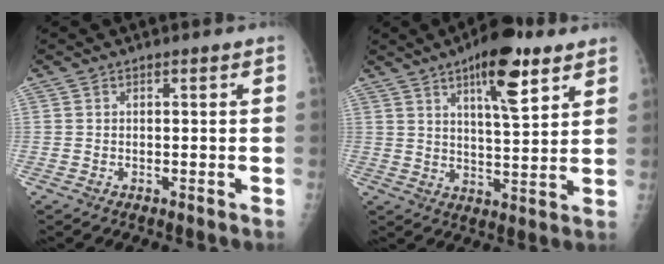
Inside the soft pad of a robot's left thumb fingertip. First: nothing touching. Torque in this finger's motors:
{"motor_torque": [1.13, 0.32, 0.98, -0.57, 0.27]}